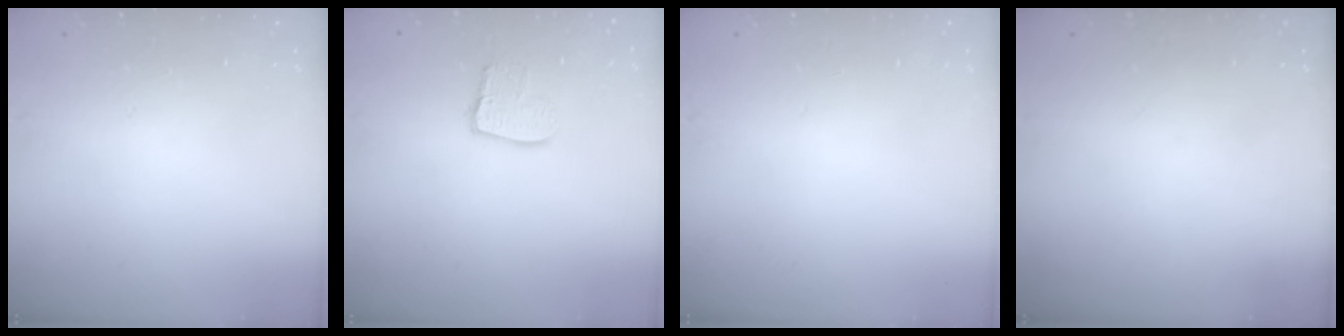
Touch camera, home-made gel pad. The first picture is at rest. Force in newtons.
{"total": 9.9, "press": 9.9, "slide": 0.8}
{"total": 0.0}
{"total": 0.0}